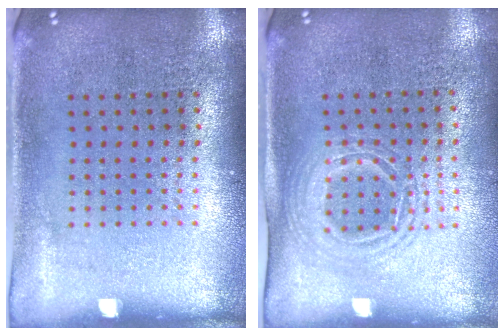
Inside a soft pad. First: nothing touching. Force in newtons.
{"total": 1.5, "press": 1.3, "slide": 0.8}